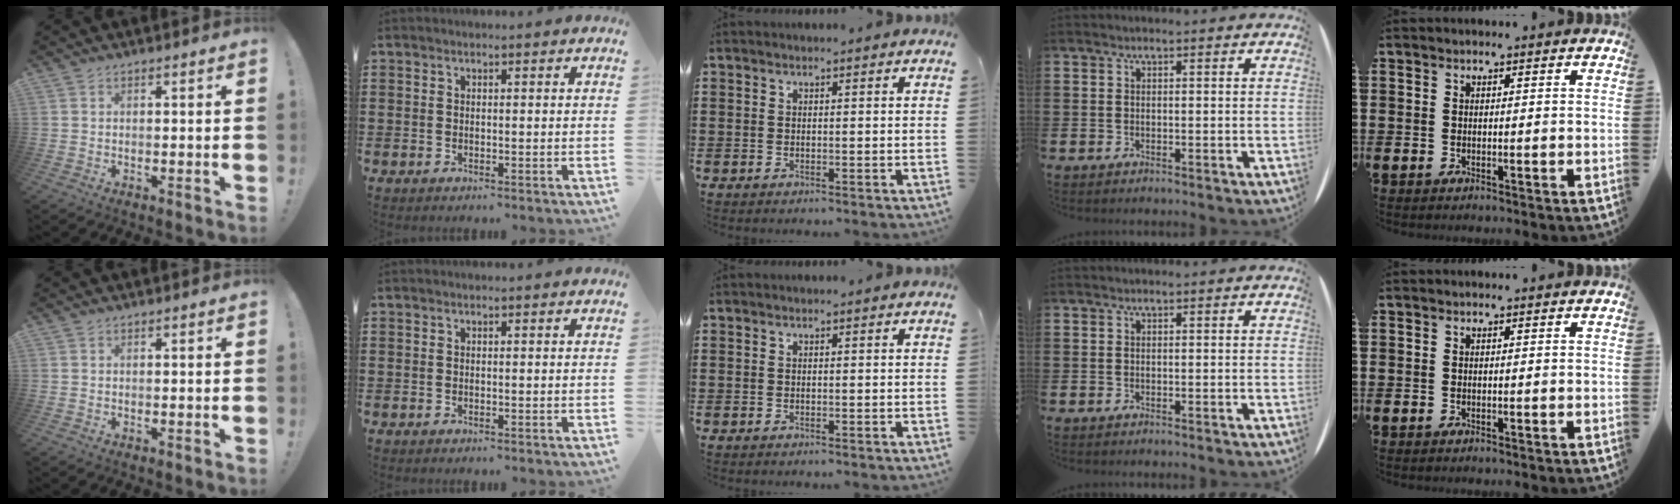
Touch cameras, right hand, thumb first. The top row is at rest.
{}